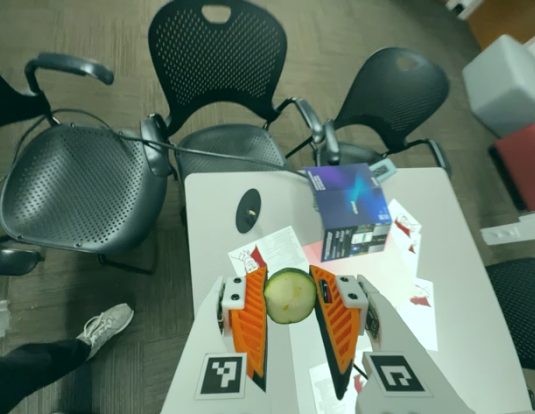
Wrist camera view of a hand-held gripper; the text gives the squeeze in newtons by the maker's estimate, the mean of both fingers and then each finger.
{"total": 14.5, "left": 15.1, "right": 13.9}